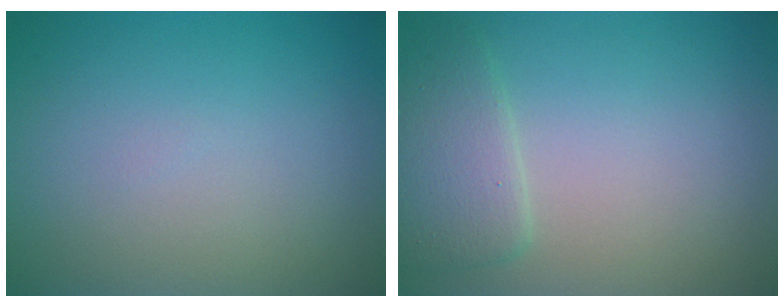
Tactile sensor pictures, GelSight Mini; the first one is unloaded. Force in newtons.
{"total": 2.8, "press": 2.8, "slide": 0.2}